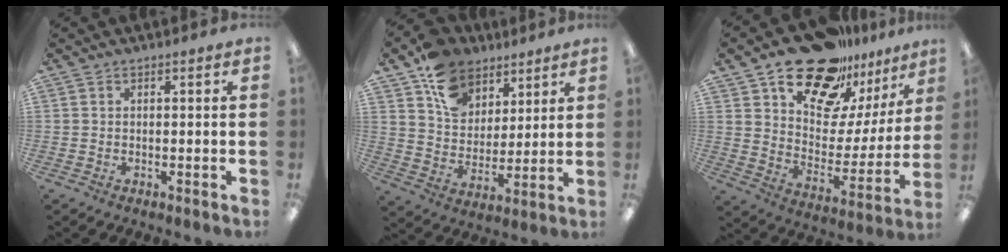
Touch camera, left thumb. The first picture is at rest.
{"total": 13.5, "force": [9.0, 9.1, 4.3], "torque": [-0.080, -0.051, 0.175]}
{"total": 19.9, "force": [15.2, 10.3, 7.6], "torque": [-0.123, -0.105, 0.268]}